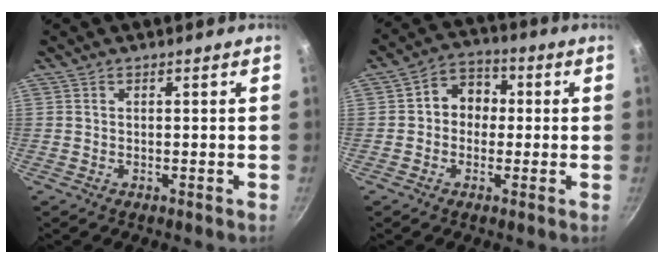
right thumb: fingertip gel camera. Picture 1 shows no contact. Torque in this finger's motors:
{"motor_torque": [-0.20, 0.29, 0.13, 0.01, 0.01]}